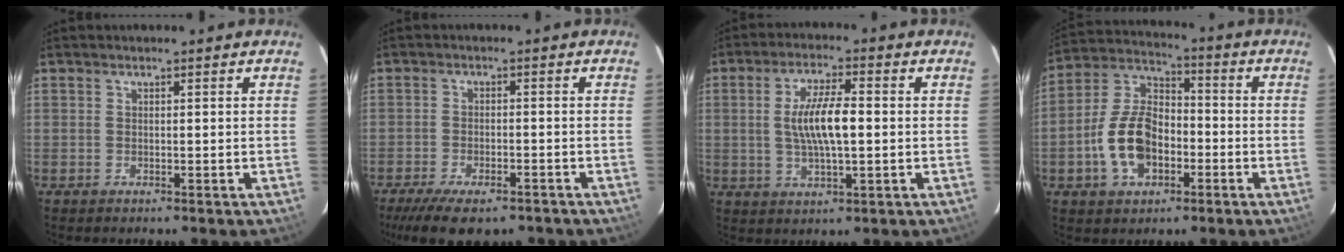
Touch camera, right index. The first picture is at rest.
{"total": 12.1, "force": [-9.1, 4.4, 6.7], "torque": [-0.150, -0.032, -0.142]}
{"total": 8.8, "force": [0.2, 2.4, 8.4], "torque": [-0.159, 0.002, 0.007]}
{"total": 12.8, "force": [-4.2, 8.1, 9.1], "torque": [-0.188, 0.023, -0.070]}